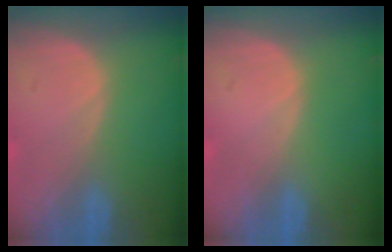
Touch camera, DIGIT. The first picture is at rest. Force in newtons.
{"total": 0.0}